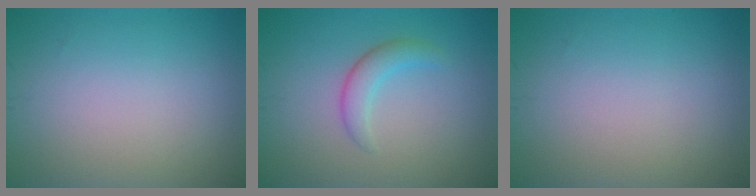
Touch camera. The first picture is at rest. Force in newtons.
{"total": 2.2, "press": 2.2, "slide": 0.2}
{"total": 0.0}